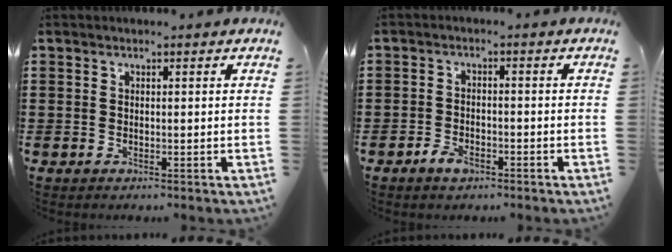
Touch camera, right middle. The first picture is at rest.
{"total": 2.7, "force": [-1.9, 1.2, 1.4], "torque": [-0.033, 0.000, -0.039]}